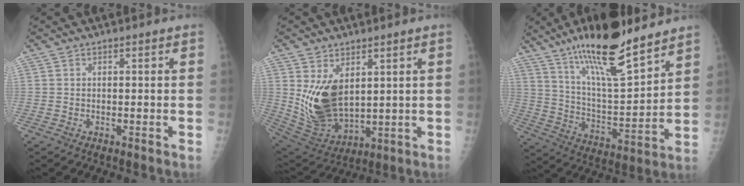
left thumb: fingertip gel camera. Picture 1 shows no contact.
{"total": 13.0, "force": [3.3, 8.0, 9.8], "torque": [-0.160, -0.030, 0.089]}
{"total": 20.1, "force": [14.5, 4.3, 13.2], "torque": [-0.207, -0.073, 0.257]}